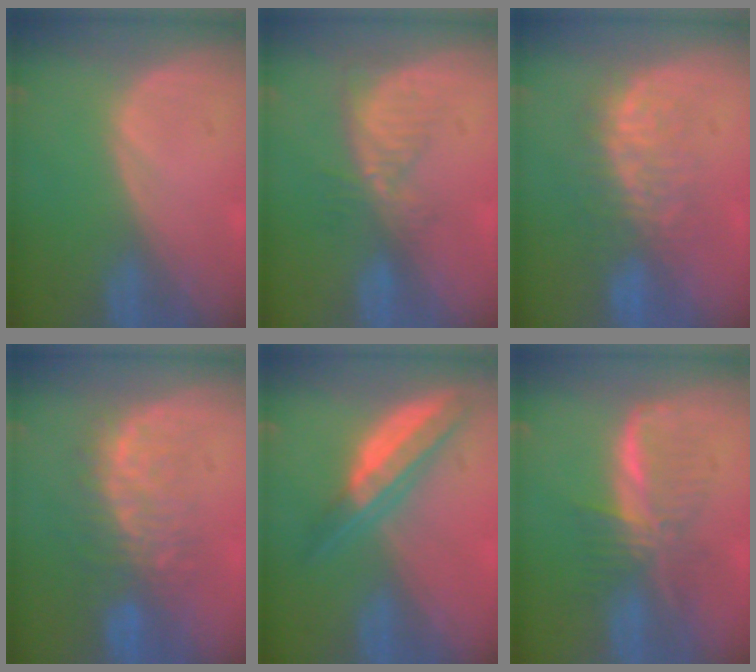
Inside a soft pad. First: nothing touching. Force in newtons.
{"total": 5.3, "press": 4.7, "slide": 2.5}
{"total": 7.9, "press": 7.5, "slide": 2.5}
{"total": 8.5, "press": 8.0, "slide": 2.8}
{"total": 6.6, "press": 5.6, "slide": 3.4}
{"total": 6.2, "press": 6.1, "slide": 0.6}